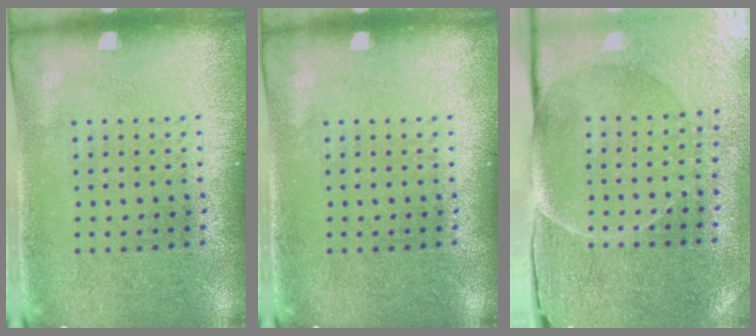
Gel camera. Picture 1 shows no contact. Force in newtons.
{"total": 0.0}
{"total": 3.7, "press": 3.6, "slide": 1.1}